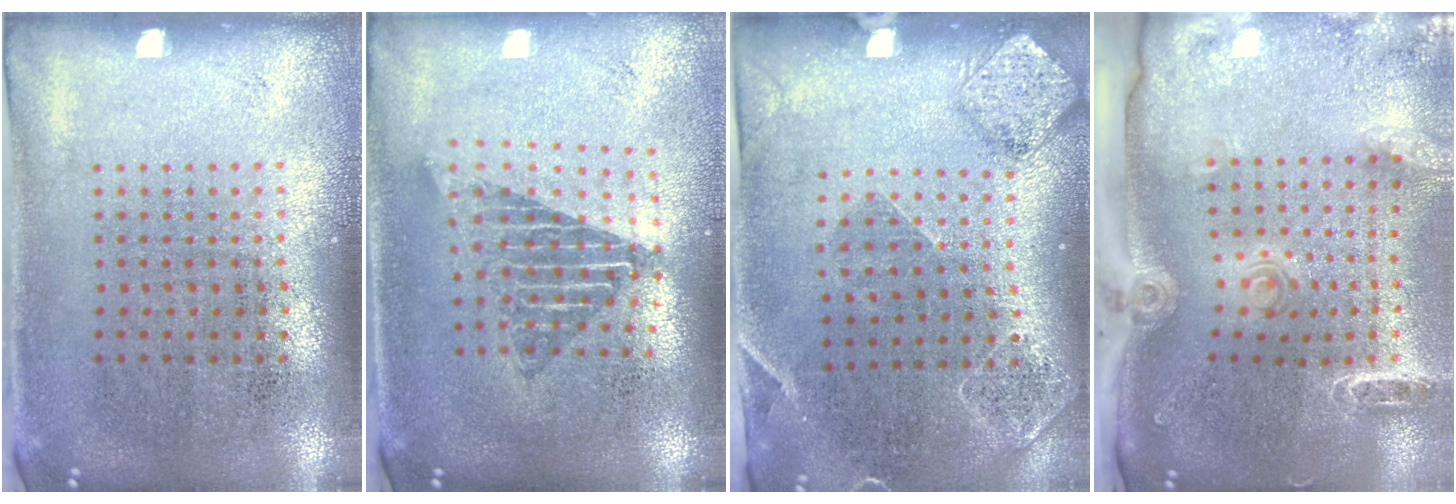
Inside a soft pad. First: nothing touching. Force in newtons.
{"total": 1.6, "press": 1.4, "slide": 0.9}
{"total": 1.6, "press": 1.6, "slide": 0.4}
{"total": 2.5, "press": 2.0, "slide": 1.5}